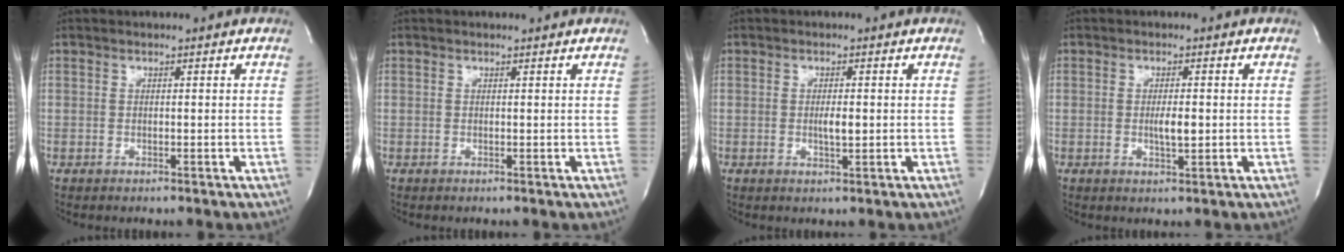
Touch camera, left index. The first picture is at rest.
{"total": 0.8, "force": [0.8, 0.1, 0.2], "torque": [-0.011, 0.005, 0.010]}
{"total": 2.1, "force": [0.0, 0.5, 2.0], "torque": [-0.039, -0.001, 0.000]}
{"total": 2.7, "force": [-0.1, 0.6, 2.6], "torque": [-0.049, -0.002, 0.000]}